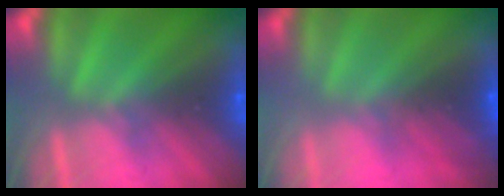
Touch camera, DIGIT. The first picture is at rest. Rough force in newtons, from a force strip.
{"total": 2.9}